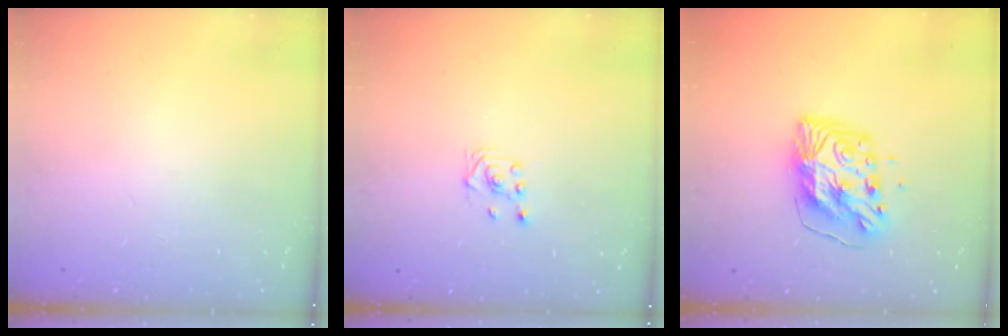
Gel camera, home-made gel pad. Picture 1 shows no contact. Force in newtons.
{"total": 1.6, "press": 1.4, "slide": 0.9}
{"total": 10.5, "press": 10.4, "slide": 1.0}